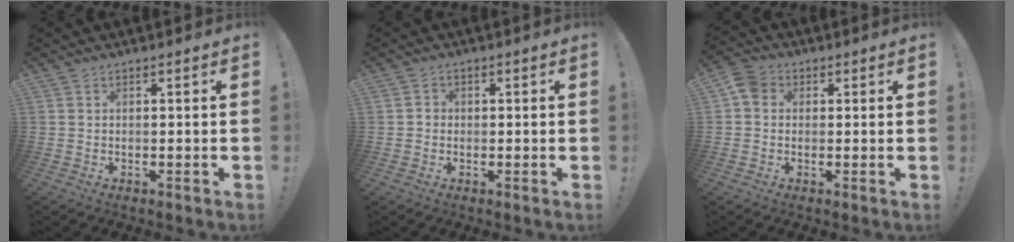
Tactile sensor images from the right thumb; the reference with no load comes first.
{"total": 1.9, "force": [-0.4, 1.8, 0.5], "torque": [-0.001, 0.007, -0.009]}
{"total": 5.0, "force": [0.8, 4.3, 2.5], "torque": [-0.055, 0.011, 0.018]}